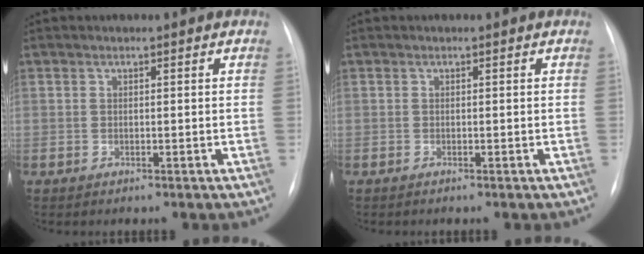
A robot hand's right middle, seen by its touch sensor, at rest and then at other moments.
{"total": 0.0}